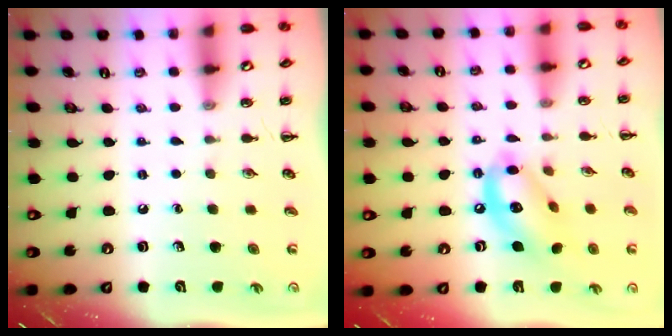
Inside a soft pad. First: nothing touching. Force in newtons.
{"total": 12.3, "press": 12.0, "slide": 2.4}